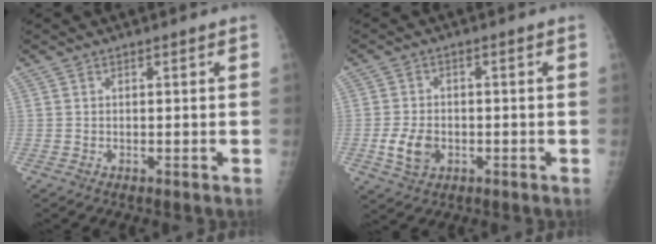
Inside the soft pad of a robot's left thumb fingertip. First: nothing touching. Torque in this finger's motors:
{"motor_torque": [-0.33, 0.52, 0.58, 0.14, 0.05]}